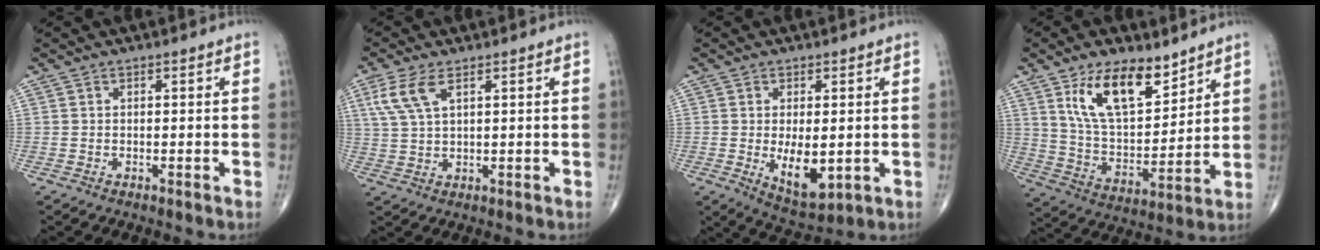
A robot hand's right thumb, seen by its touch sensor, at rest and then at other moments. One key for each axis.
{"total": 6.2, "fx": 2.8, "fy": 2.5, "fz": 4.9, "tx": -0.118, "ty": 0.002, "tz": 0.064}
{"total": 8.4, "fx": -0.9, "fy": 3.9, "fz": 7.4, "tx": -0.105, "ty": -0.017, "tz": 0.000}
{"total": 15.1, "fx": 9.2, "fy": 6.9, "fz": 9.8, "tx": -0.141, "ty": -0.054, "tz": 0.177}